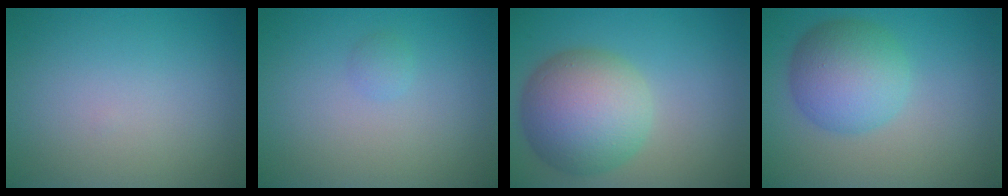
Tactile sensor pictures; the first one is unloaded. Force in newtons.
{"total": 0.7, "press": 0.7, "slide": 0.1}
{"total": 8.5, "press": 8.5, "slide": 0.4}
{"total": 5.8, "press": 5.8, "slide": 0.2}